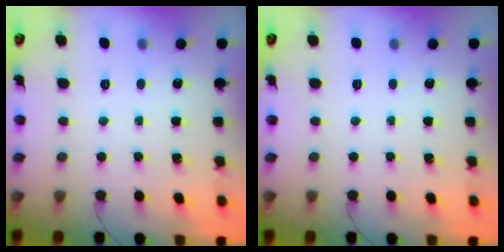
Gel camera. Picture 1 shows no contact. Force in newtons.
{"total": 0.0}